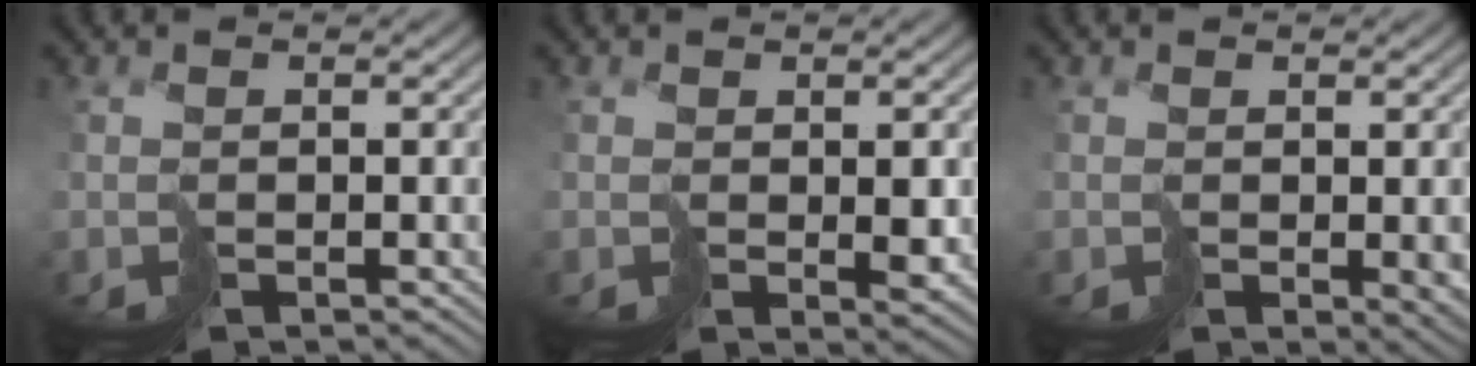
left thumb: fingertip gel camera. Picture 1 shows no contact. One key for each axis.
{"total": 2.4, "fx": 0.2, "fy": 1.2, "fz": 2.1, "tx": -0.038, "ty": -0.008, "tz": 0.008}
{"total": 2.4, "fx": 0.0, "fy": 0.9, "fz": 2.2, "tx": -0.030, "ty": -0.007, "tz": 0.001}